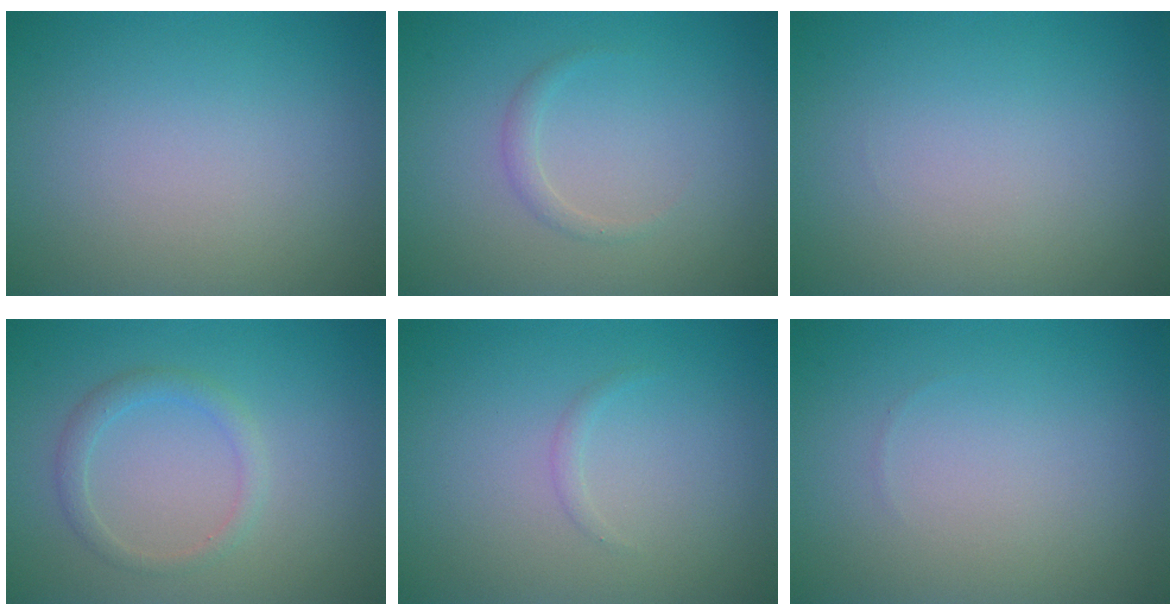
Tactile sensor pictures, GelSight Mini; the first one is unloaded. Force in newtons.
{"total": 1.0, "press": 1.0, "slide": 0.0}
{"total": 0.0}
{"total": 1.7, "press": 1.7, "slide": 0.2}
{"total": 0.5, "press": 0.5, "slide": 0.0}
{"total": 0.0}